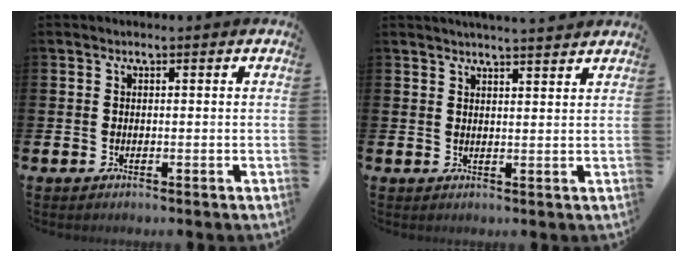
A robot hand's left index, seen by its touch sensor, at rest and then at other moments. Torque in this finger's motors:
{"motor_torque": [0.79, -0.99, 0.11, 0.07]}